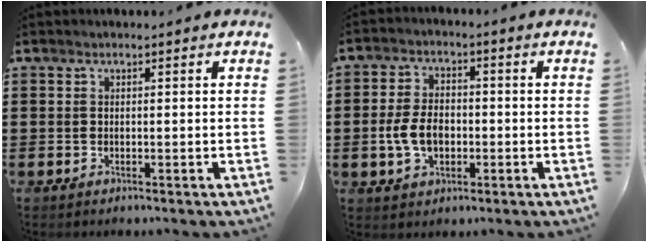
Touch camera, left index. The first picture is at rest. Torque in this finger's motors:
{"motor_torque": [0.93, 0.07, 0.33, 0.10]}